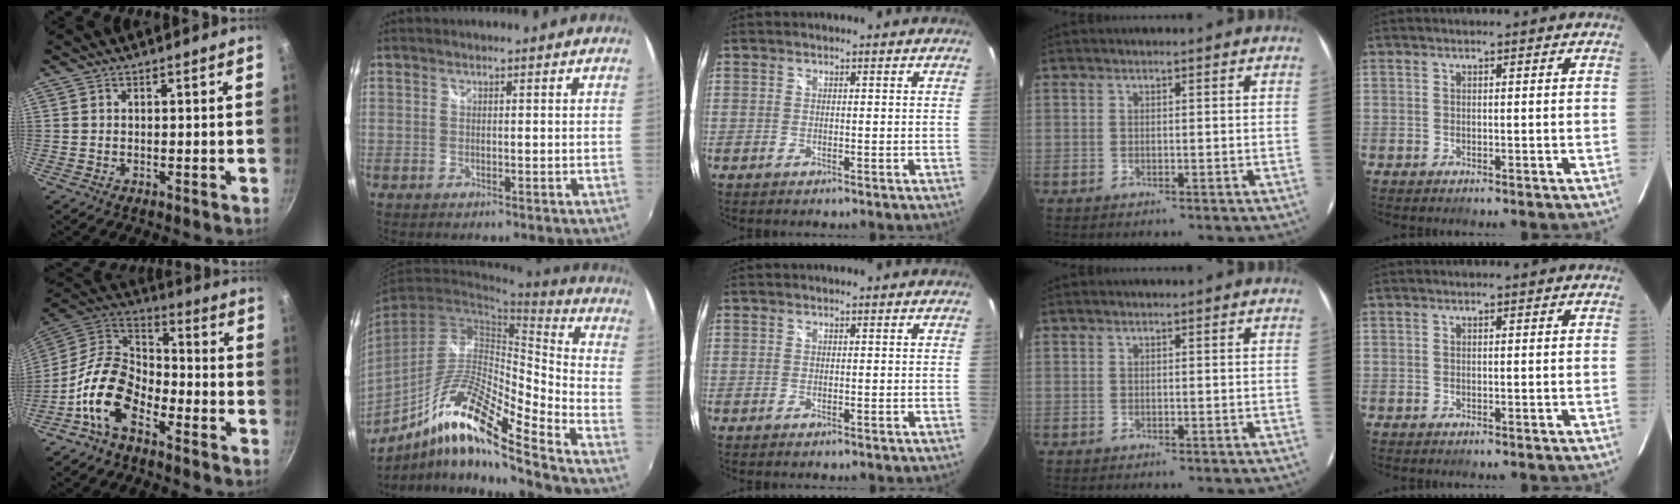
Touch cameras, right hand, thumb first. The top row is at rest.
{"thumb": {"total": 14.0, "force": [-7.1, 8.2, 8.7], "torque": [-0.145, 0.064, -0.157]}, "index": {"total": 17.6, "force": [-11.1, 1.8, 13.5], "torque": [-0.249, -0.006, -0.212]}}